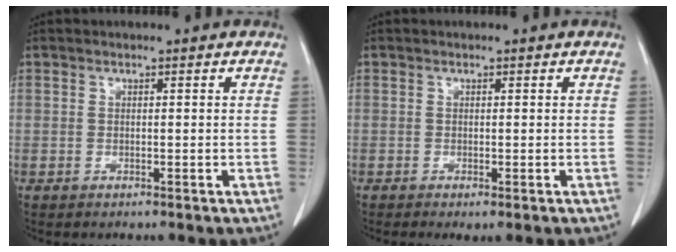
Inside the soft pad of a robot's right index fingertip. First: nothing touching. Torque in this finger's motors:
{"motor_torque": [0.52, -0.52, 0.17, 0.05]}